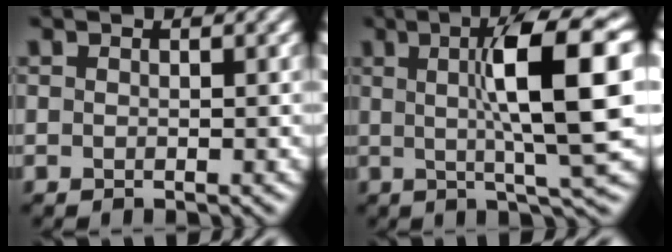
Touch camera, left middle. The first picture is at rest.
{"total": 10.0, "force": [1.1, 1.6, 9.8], "torque": [-0.122, 0.014, 0.019]}